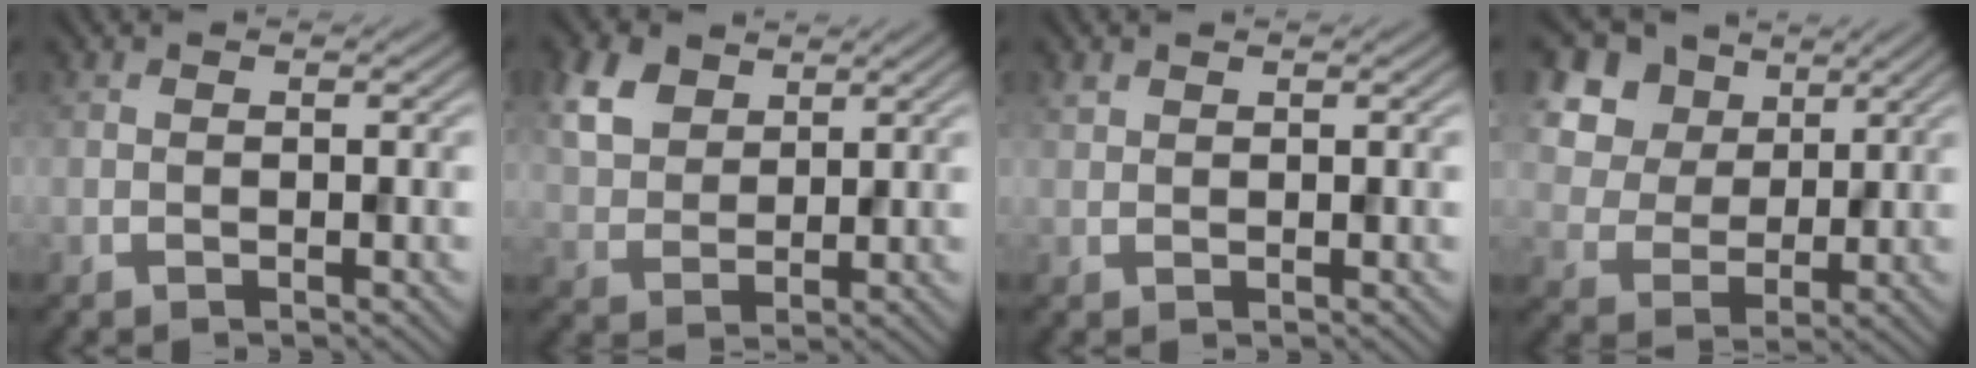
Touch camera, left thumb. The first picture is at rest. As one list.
[{"total": 6.1, "force": [3.3, 3.9, 3.3], "torque": [-0.091, 0.005, 0.069]}, {"total": 0.7, "force": [0.6, 0.3, 0.2], "torque": [-0.007, 0.000, 0.014]}, {"total": 10.6, "force": [5.4, 7.6, 4.9], "torque": [-0.161, 0.009, 0.118]}]